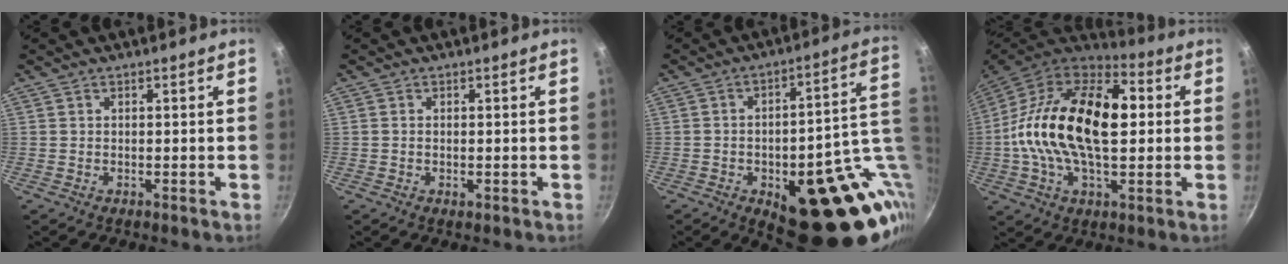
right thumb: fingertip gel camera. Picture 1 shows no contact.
{"total": 0.9, "force": [-0.3, 0.4, 0.7], "torque": [-0.012, -0.001, -0.004]}
{"total": 26.6, "force": [-5.5, 12.1, 23.1], "torque": [-0.230, 0.007, -0.056]}
{"total": 24.9, "force": [1.8, 13.7, 20.8], "torque": [-0.358, 0.026, 0.010]}